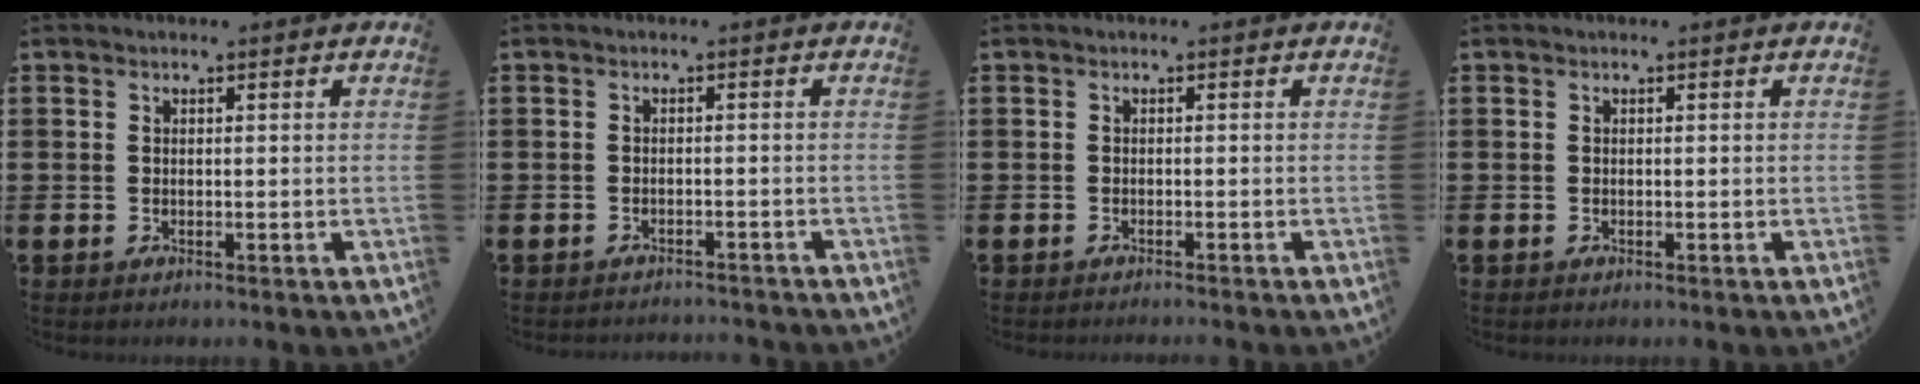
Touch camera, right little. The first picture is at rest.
{"total": 1.1, "force": [-1.1, -0.1, -0.1], "torque": [-0.002, 0.002, -0.024]}
{"total": 0.5, "force": [-0.5, -0.2, 0.0], "torque": [0.002, -0.001, -0.011]}
{"total": 0.0}